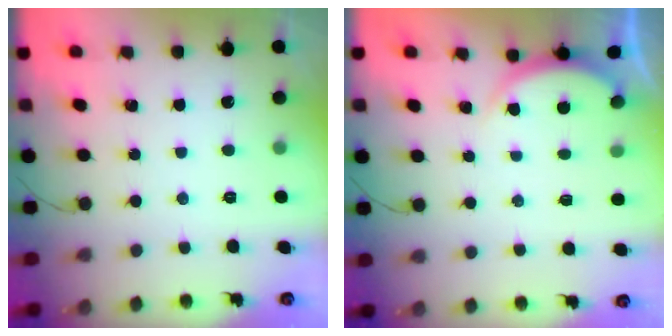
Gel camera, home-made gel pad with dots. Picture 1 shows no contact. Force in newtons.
{"total": 2.1, "press": 2.0, "slide": 0.5}